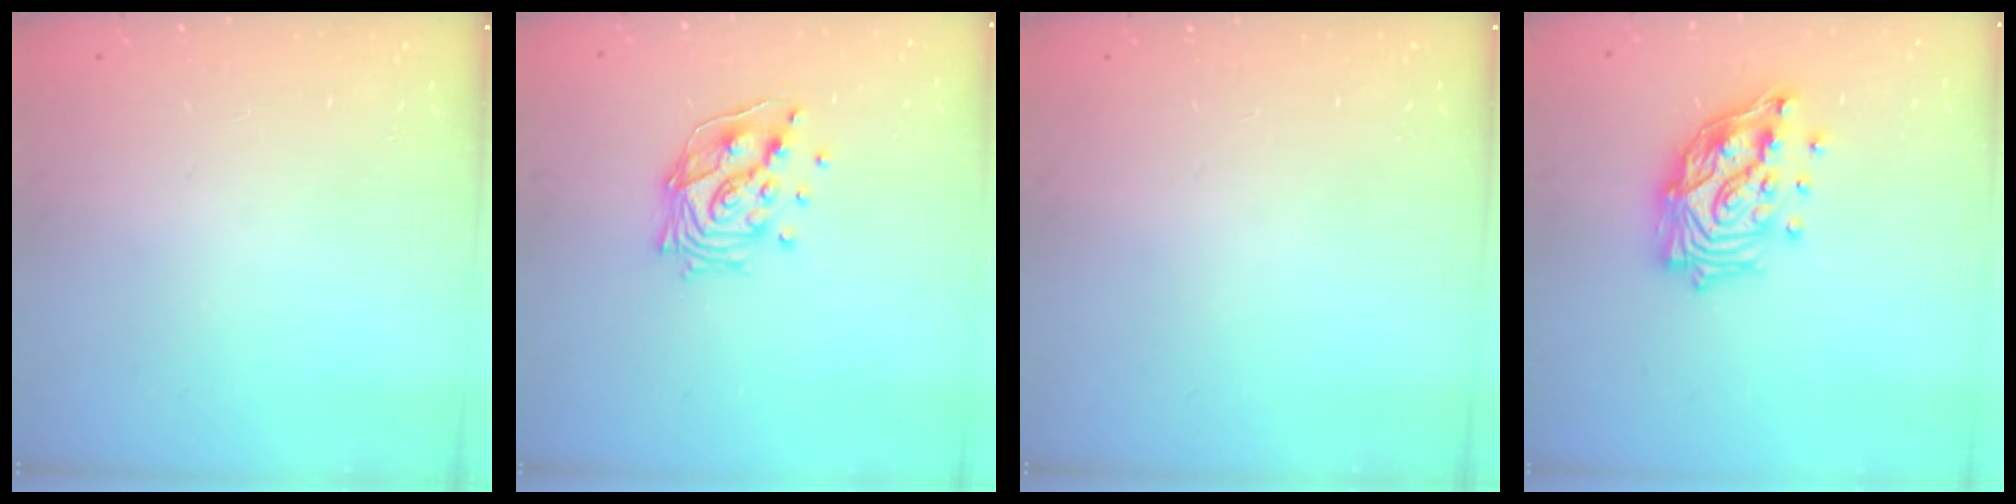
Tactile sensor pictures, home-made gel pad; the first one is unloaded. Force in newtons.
{"total": 13.4, "press": 13.4, "slide": 1.6}
{"total": 0.0}
{"total": 16.8, "press": 16.7, "slide": 1.9}